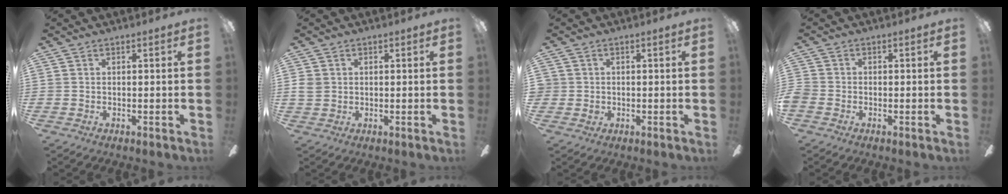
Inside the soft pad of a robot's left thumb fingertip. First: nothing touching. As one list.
[{"total": 2.8, "force": [0.7, 2.6, 1.0], "torque": [-0.014, 0.000, 0.014]}, {"total": 1.9, "force": [-0.2, 1.9, 0.2], "torque": [0.001, -0.001, -0.006]}, {"total": 2.0, "force": [-1.3, 1.4, 0.8], "torque": [-0.010, 0.006, -0.023]}]